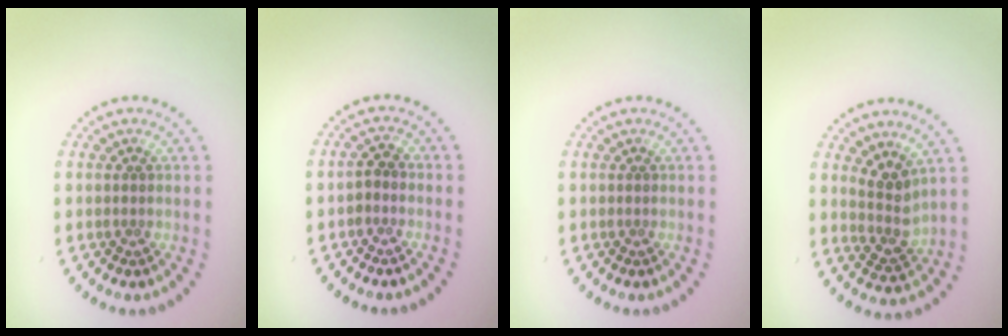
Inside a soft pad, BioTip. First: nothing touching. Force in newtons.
{"total": 1.2, "press": 1.0, "slide": 0.6}
{"total": 0.0}
{"total": 2.6, "press": 2.0, "slide": 1.7}